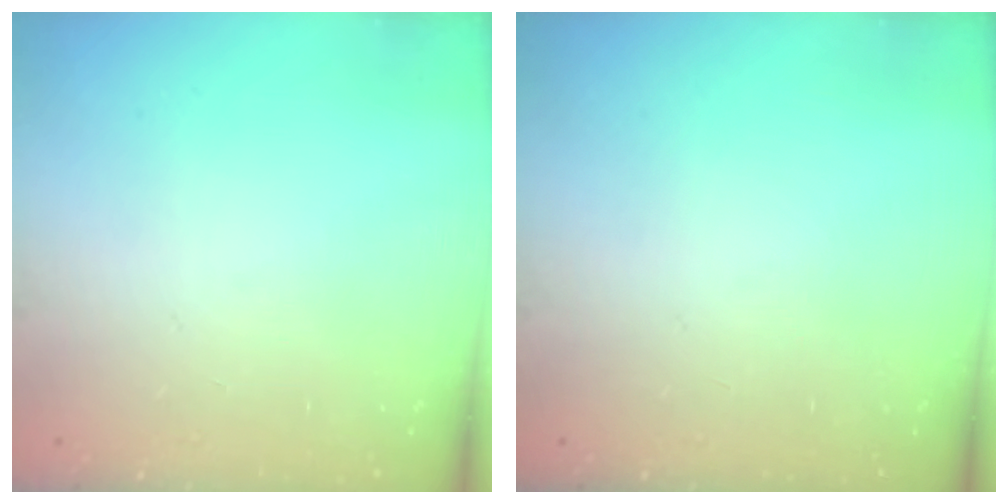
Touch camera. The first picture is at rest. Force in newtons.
{"total": 0.0}